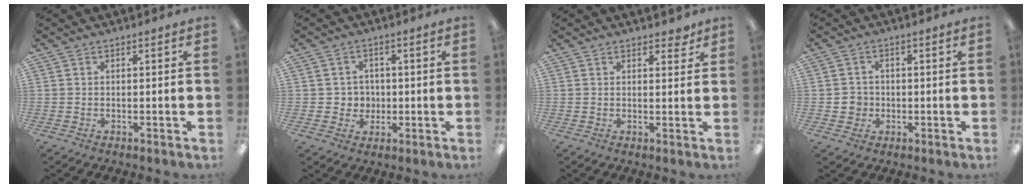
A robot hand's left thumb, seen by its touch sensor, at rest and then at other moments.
{"total": 3.9, "force": [0.2, 3.9, 0.3], "torque": [-0.003, 0.002, 0.000]}
{"total": 2.6, "force": [2.1, 1.2, 0.8], "torque": [-0.002, -0.006, 0.036]}
{"total": 3.4, "force": [-0.5, 3.4, 0.6], "torque": [-0.006, 0.003, -0.012]}